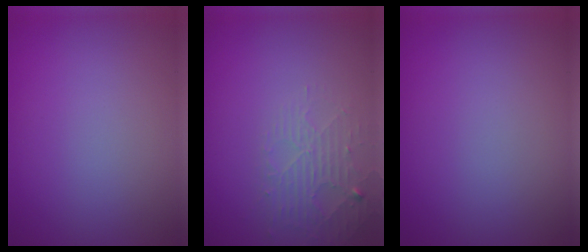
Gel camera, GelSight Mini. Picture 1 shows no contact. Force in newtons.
{"total": 2.6, "press": 2.6, "slide": 0.4}
{"total": 0.0}